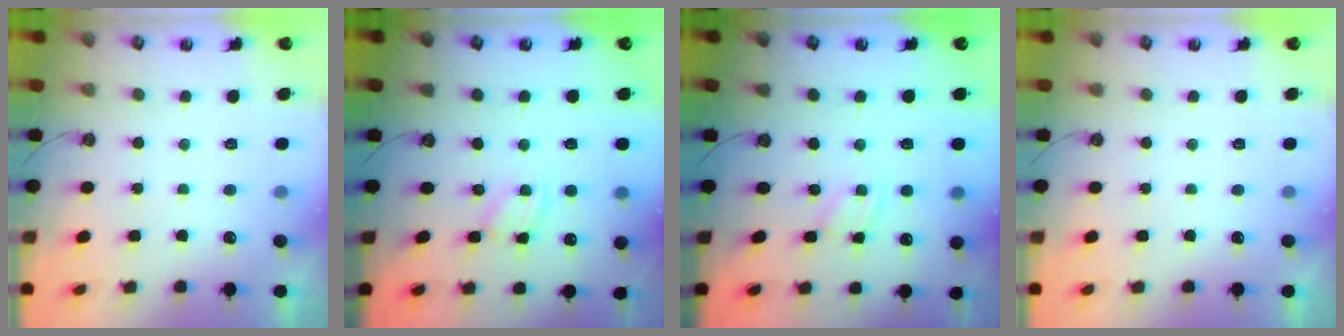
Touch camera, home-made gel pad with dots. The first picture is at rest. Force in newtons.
{"total": 2.5, "press": 2.5, "slide": 0.1}
{"total": 2.1, "press": 2.1, "slide": 0.4}
{"total": 0.0}